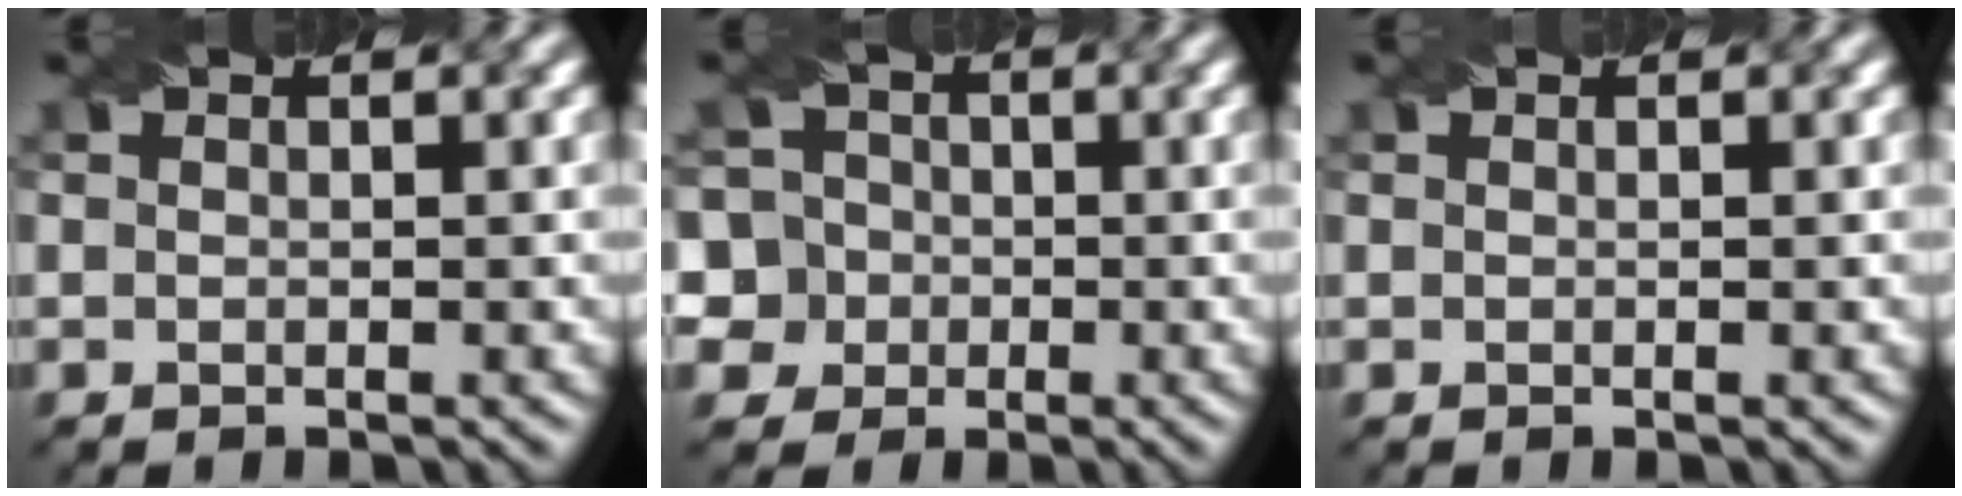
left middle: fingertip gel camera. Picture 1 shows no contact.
{"total": 8.5, "force": [-1.2, 8.0, 2.4], "torque": [-0.055, 0.022, -0.048]}
{"total": 0.0}